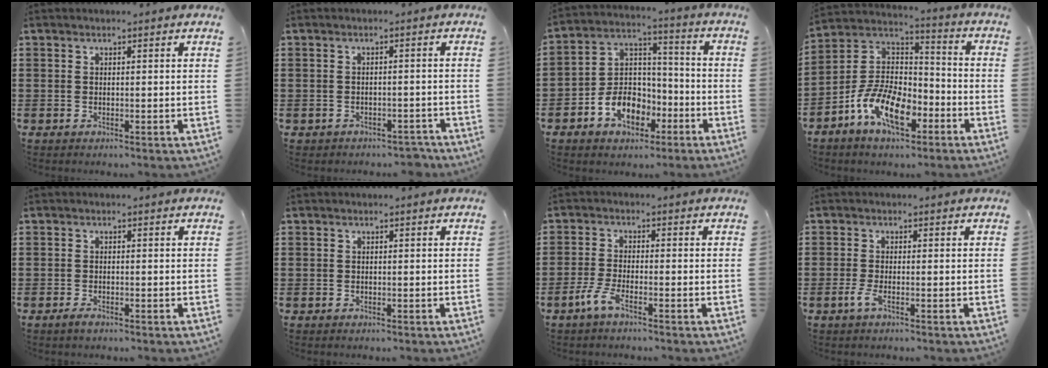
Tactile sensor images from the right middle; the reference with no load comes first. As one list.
[{"total": 2.1, "force": [-2.0, 0.7, 0.0], "torque": [-0.007, 0.001, -0.044]}, {"total": 8.3, "force": [-4.5, 6.0, 3.6], "torque": [-0.088, 0.018, -0.086]}, {"total": 11.5, "force": [-6.6, 5.7, 7.6], "torque": [-0.174, 0.004, -0.131]}, {"total": 1.2, "force": [-0.9, 0.4, 0.7], "torque": [-0.015, -0.002, -0.017]}, {"total": 0.9, "force": [-0.5, 0.7, 0.0], "torque": [-0.001, 0.003, -0.012]}, {"total": 3.8, "force": [-2.6, 0.7, 2.7], "torque": [-0.074, -0.005, -0.056]}, {"total": 2.1, "force": [-1.1, 0.5, 1.8], "torque": [-0.054, -0.008, -0.028]}]